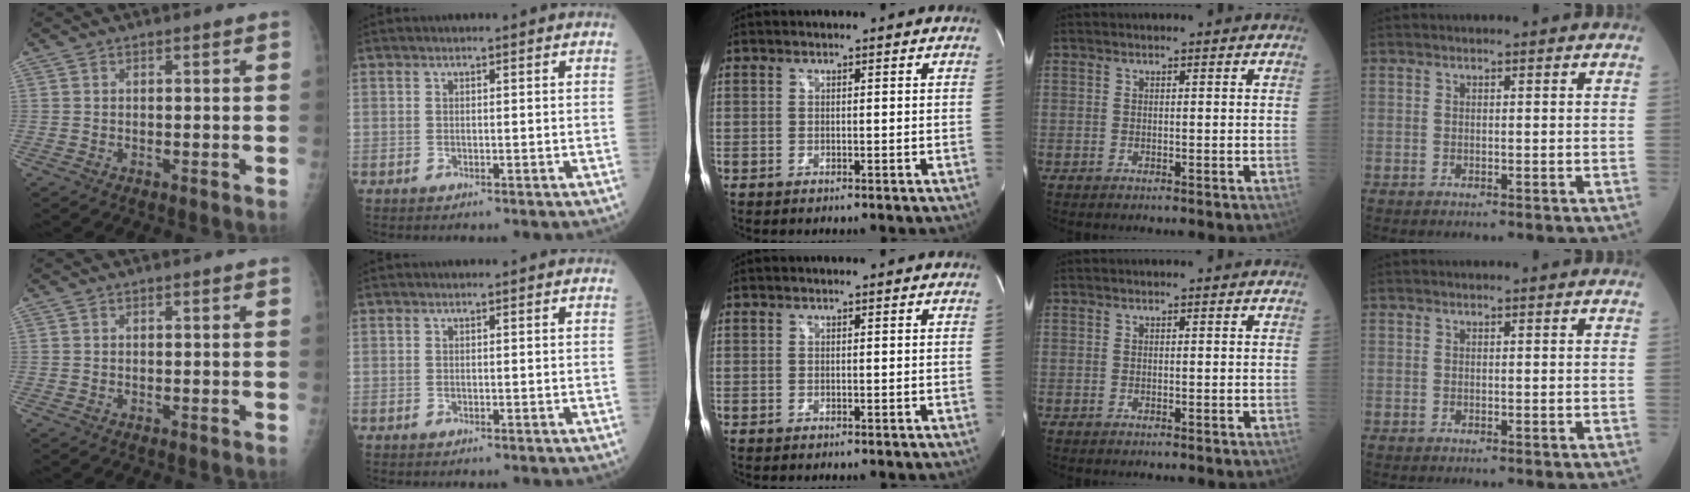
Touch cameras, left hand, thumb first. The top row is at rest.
{}